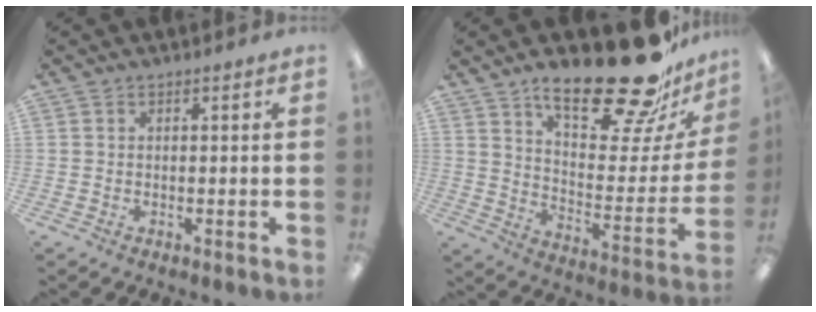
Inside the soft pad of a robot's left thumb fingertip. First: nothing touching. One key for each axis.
{"total": 25.0, "fx": 18.7, "fy": 7.7, "fz": 14.7, "tx": -0.201, "ty": -0.135, "tz": 0.307}